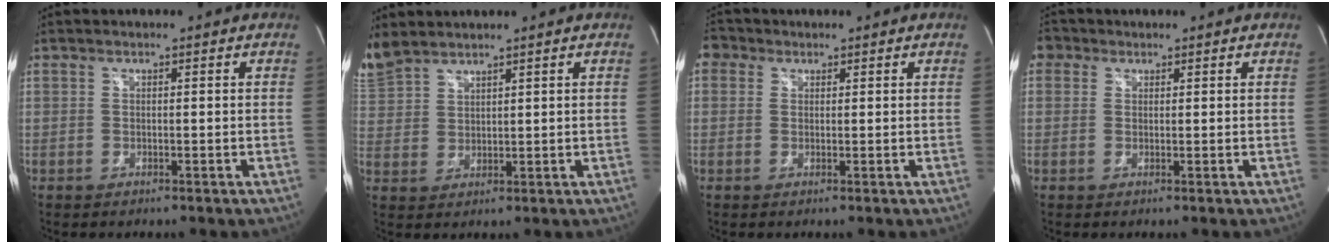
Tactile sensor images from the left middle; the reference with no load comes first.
{"total": 7.0, "force": [6.4, 2.1, 1.8], "torque": [-0.064, 0.016, 0.144]}
{"total": 2.9, "force": [1.3, 2.5, 0.7], "torque": [-0.012, 0.017, 0.021]}
{"total": 2.5, "force": [1.2, 2.2, 0.5], "torque": [-0.004, 0.013, 0.017]}